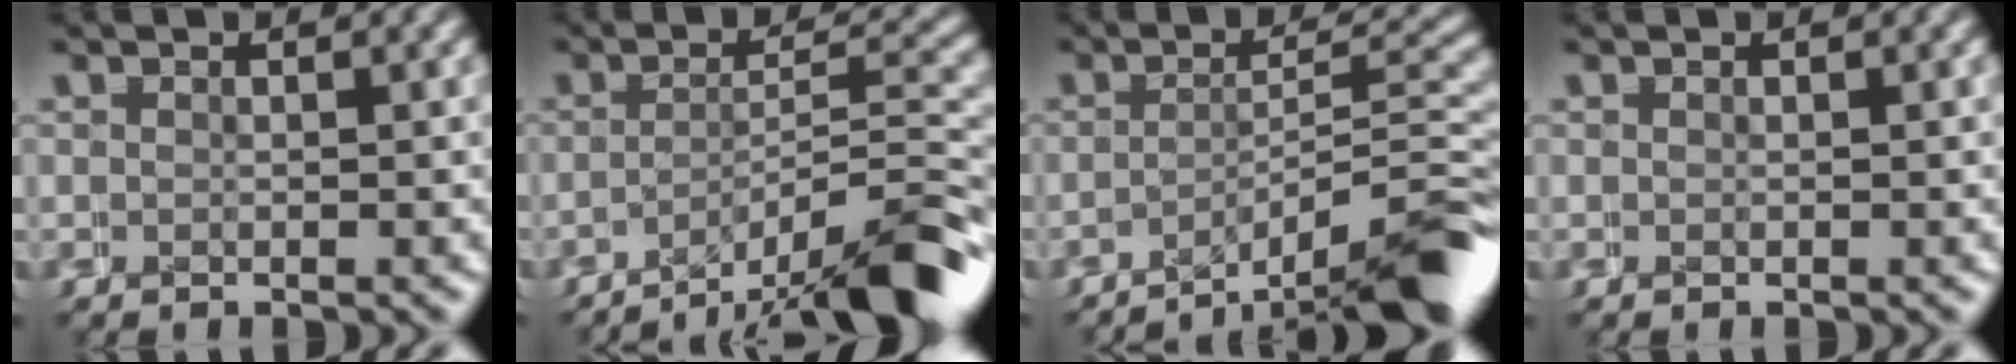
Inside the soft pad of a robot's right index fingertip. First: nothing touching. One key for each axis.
{"total": 7.2, "fx": -5.8, "fy": 1.1, "fz": 4.1, "tx": -0.036, "ty": 0.009, "tz": -0.087}
{"total": 8.0, "fx": -6.3, "fy": 1.4, "fz": 4.7, "tx": -0.040, "ty": 0.003, "tz": -0.089}
{"total": 0.0}